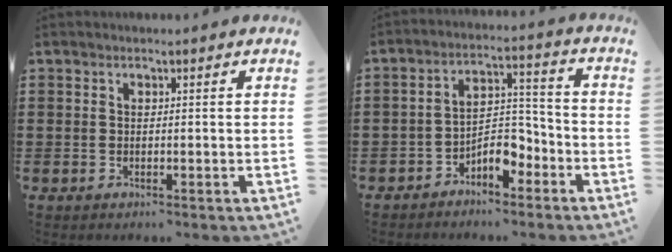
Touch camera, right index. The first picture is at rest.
{"total": 6.5, "force": [-4.1, 3.0, 4.1], "torque": [-0.066, 0.020, -0.075]}